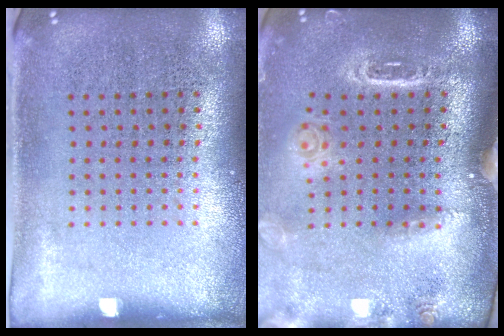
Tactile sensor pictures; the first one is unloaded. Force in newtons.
{"total": 1.8, "press": 1.7, "slide": 0.6}